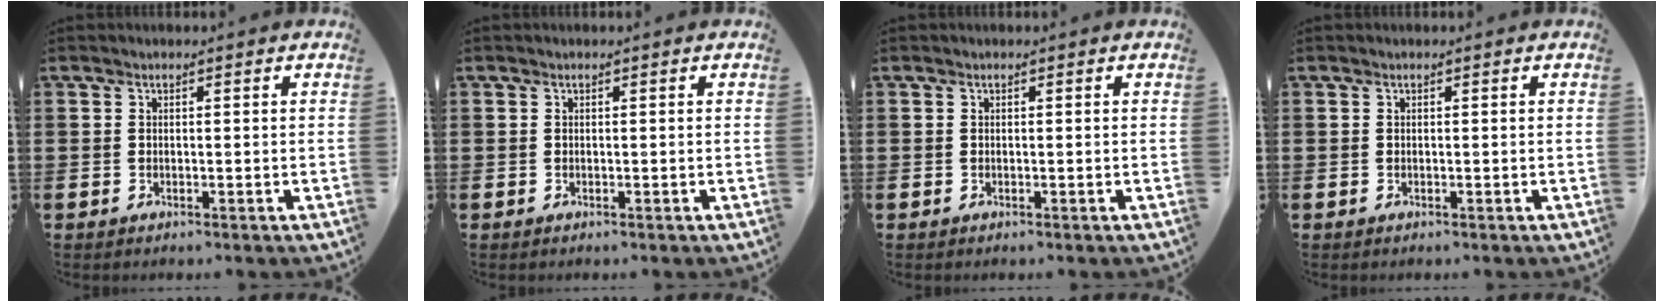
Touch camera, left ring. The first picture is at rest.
{"total": 0.0}
{"total": 0.0}
{"total": 0.0}